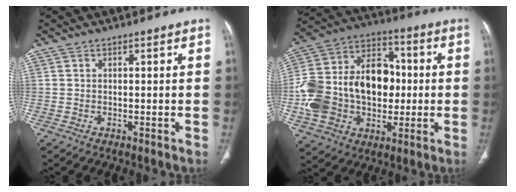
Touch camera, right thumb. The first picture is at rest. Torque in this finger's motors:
{"motor_torque": [2.56, 2.45, 1.80, -0.35, 0.23]}